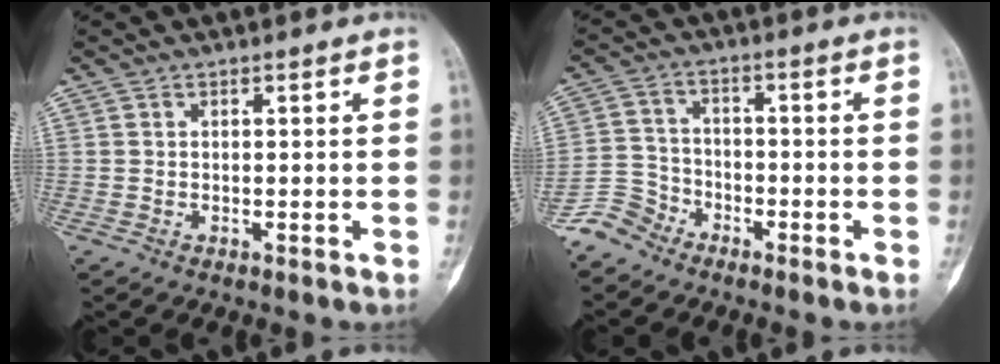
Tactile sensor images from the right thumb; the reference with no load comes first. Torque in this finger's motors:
{"motor_torque": [0.88, -0.42, -0.10, -0.80, -0.09]}